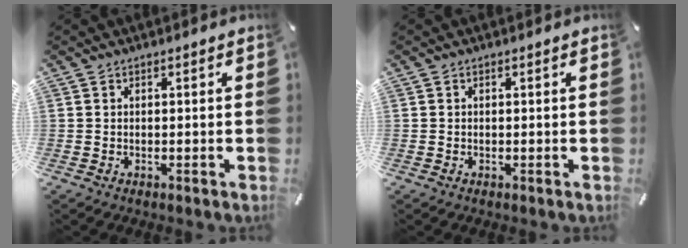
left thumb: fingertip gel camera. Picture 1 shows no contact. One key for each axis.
{"total": 0.0}